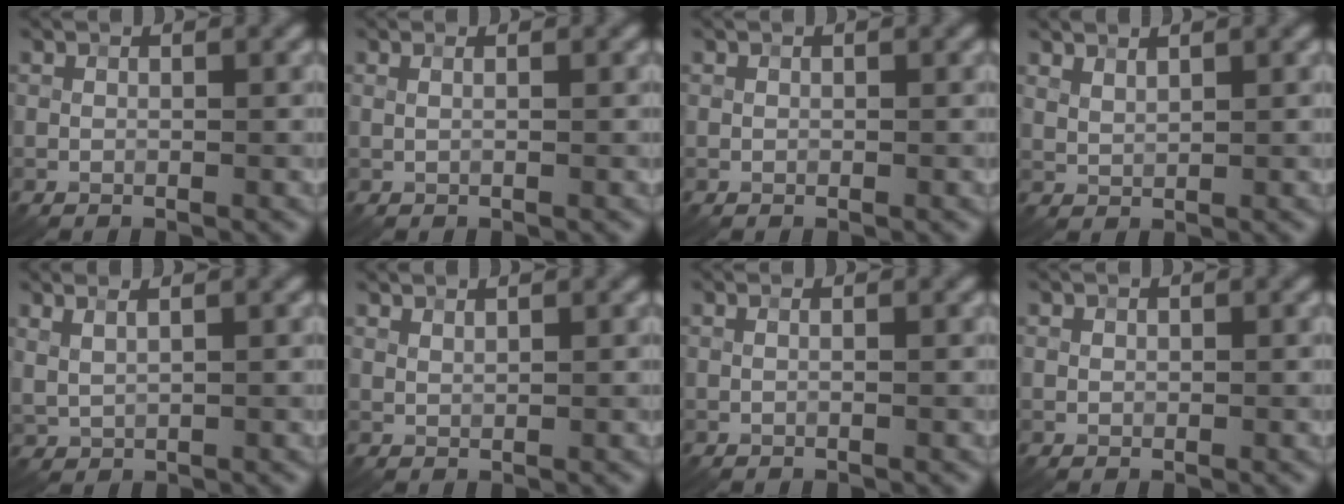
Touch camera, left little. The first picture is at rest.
{"total": 1.6, "force": [0.8, 0.8, 1.1], "torque": [-0.003, 0.004, -0.006]}
{"total": 0.0}
{"total": 1.6, "force": [1.4, 0.4, 0.6], "torque": [-0.020, -0.001, 0.032]}
{"total": 2.3, "force": [1.6, 0.8, 1.5], "torque": [-0.025, 0.000, 0.026]}
{"total": 1.0, "force": [0.9, 0.2, 0.3], "torque": [-0.008, -0.002, 0.019]}
{"total": 0.7, "force": [0.2, 0.2, 0.6], "torque": [-0.004, -0.007, -0.002]}
{"total": 0.5, "force": [0.2, 0.5, 0.2], "torque": [-0.002, 0.000, 0.002]}